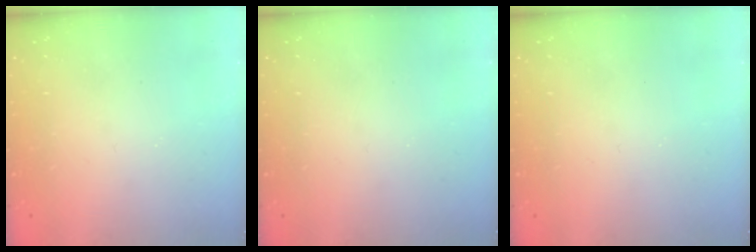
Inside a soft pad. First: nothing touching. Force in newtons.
{"total": 0.0}
{"total": 0.0}